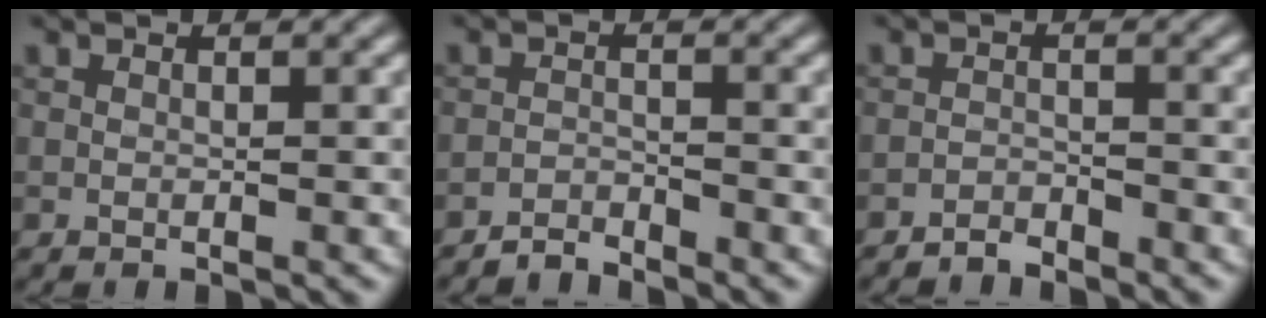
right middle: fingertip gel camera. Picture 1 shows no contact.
{"total": 1.9, "force": [-1.8, -0.1, -0.3], "torque": [0.007, 0.013, -0.032]}
{"total": 1.6, "force": [-1.6, -0.1, -0.3], "torque": [0.006, 0.013, -0.026]}